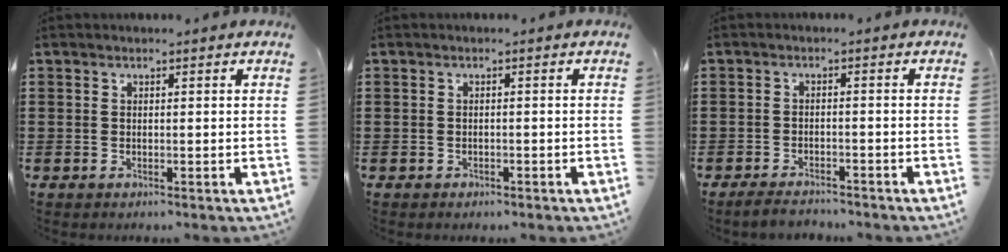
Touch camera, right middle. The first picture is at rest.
{"total": 0.6, "force": [-0.5, 0.3, 0.1], "torque": [-0.004, 0.002, -0.011]}
{"total": 2.6, "force": [-2.5, 0.4, 0.6], "torque": [-0.012, 0.000, -0.051]}